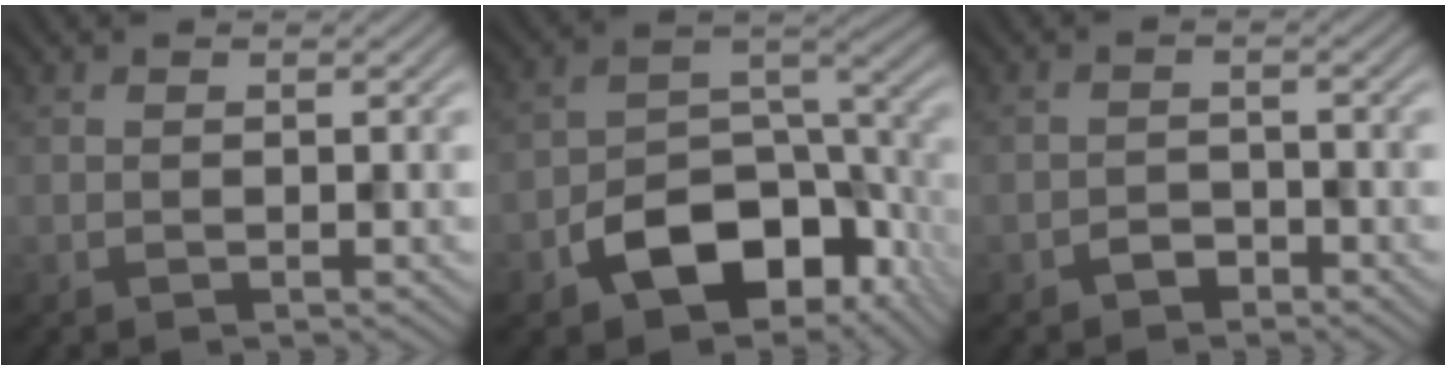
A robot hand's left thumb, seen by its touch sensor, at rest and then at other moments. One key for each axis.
{"total": 12.7, "fx": -6.5, "fy": 7.5, "fz": 7.9, "tx": -0.129, "ty": -0.025, "tz": -0.118}
{"total": 1.9, "fx": -1.5, "fy": 1.1, "fz": 0.6, "tx": -0.007, "ty": 0.003, "tz": -0.031}